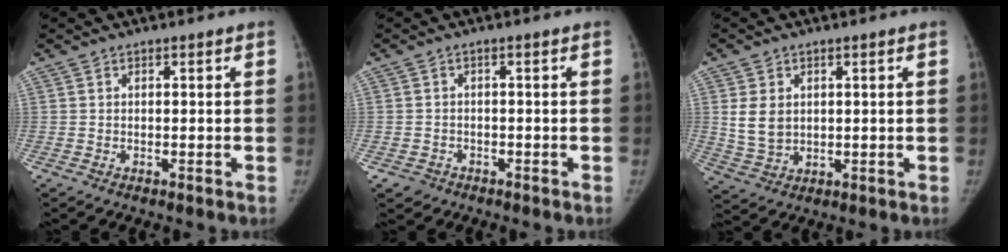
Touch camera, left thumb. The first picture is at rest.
{"total": 2.3, "force": [-1.4, 1.8, 0.2], "torque": [-0.005, 0.008, -0.021]}
{"total": 6.9, "force": [1.7, 5.3, 4.1], "torque": [-0.060, -0.012, 0.048]}